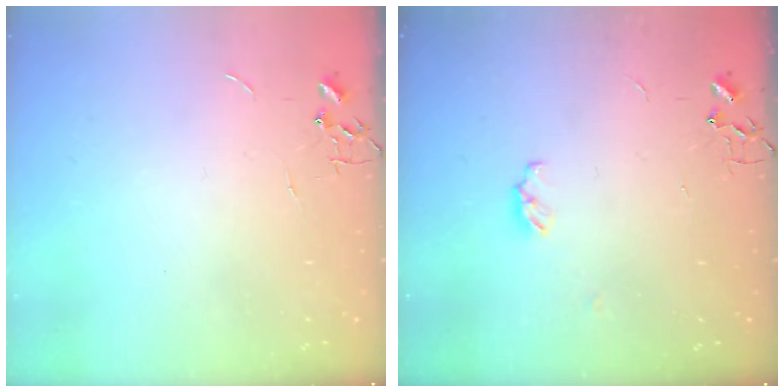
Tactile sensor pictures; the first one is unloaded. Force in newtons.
{"total": 3.7, "press": 3.7, "slide": 0.6}